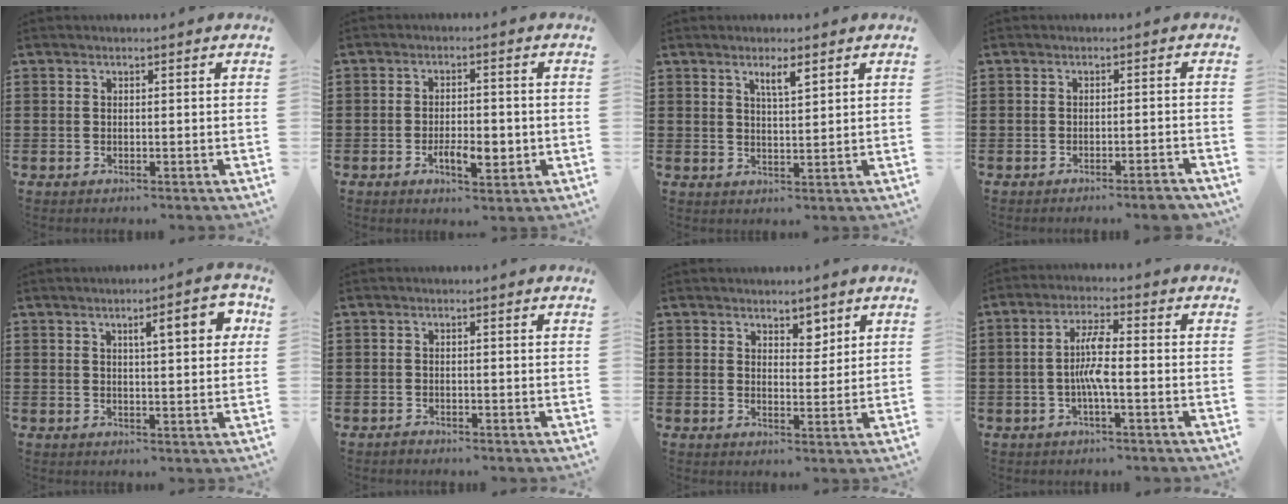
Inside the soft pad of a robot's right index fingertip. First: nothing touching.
{"total": 5.0, "force": [-1.5, 2.0, 4.3], "torque": [-0.069, 0.000, -0.027]}
{"total": 2.8, "force": [1.8, 0.5, 2.1], "torque": [-0.035, 0.000, 0.029]}
{"total": 2.3, "force": [-2.0, -0.2, 1.2], "torque": [-0.020, -0.001, -0.037]}
{"total": 6.1, "force": [2.3, 1.4, 5.4], "torque": [-0.077, -0.002, 0.029]}
{"total": 0.6, "force": [-0.6, 0.2, 0.1], "torque": [-0.003, 0.000, -0.013]}
{"total": 3.3, "force": [2.7, 1.8, 0.9], "torque": [-0.009, 0.001, 0.047]}
{"total": 5.7, "force": [-1.0, 1.1, 5.5], "torque": [-0.113, 0.002, -0.025]}